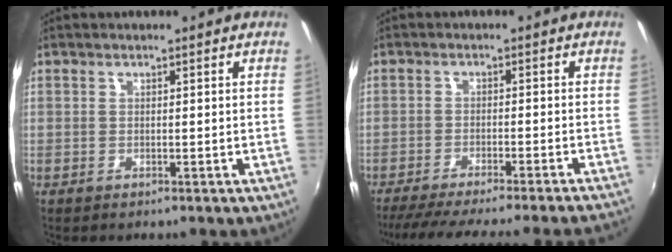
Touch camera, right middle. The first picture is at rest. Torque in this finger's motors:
{"motor_torque": [0.89, -0.94, 0.12, 0.07]}